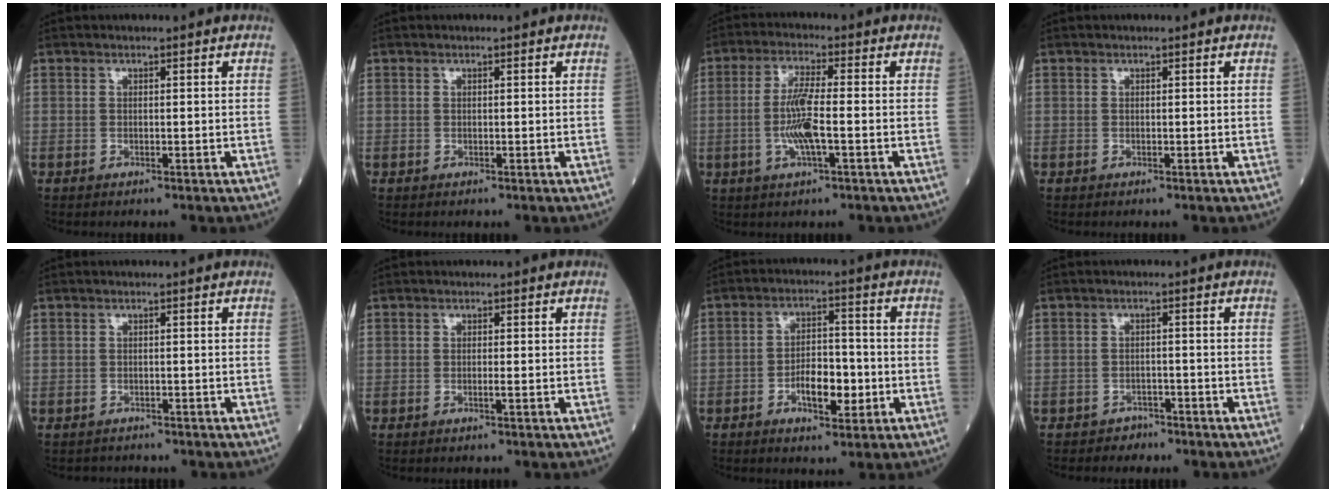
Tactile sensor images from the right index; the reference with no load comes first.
{"total": 0.0}
{"total": 6.9, "force": [-1.3, 0.6, 6.8], "torque": [-0.139, -0.004, -0.028]}
{"total": 0.0}
{"total": 1.9, "force": [-1.6, 0.9, -0.2], "torque": [-0.005, 0.000, -0.028]}
{"total": 0.7, "force": [-0.2, -0.2, 0.6], "torque": [-0.014, -0.001, -0.005]}
{"total": 6.8, "force": [-2.1, 2.9, 5.8], "torque": [-0.098, 0.008, -0.032]}
{"total": 2.2, "force": [-1.8, 1.3, -0.2], "torque": [-0.004, 0.005, -0.029]}